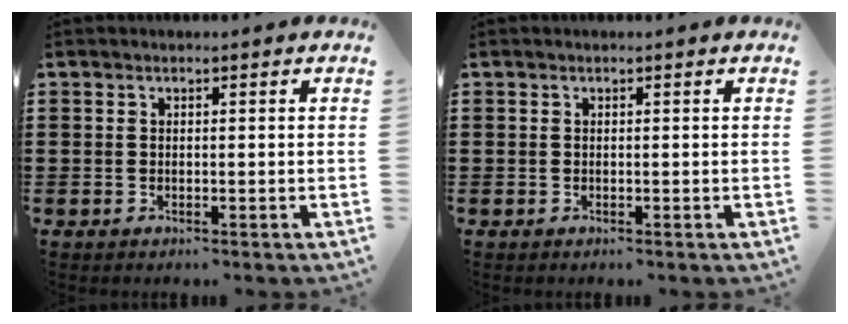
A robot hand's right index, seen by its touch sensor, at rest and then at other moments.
{"total": 0.0}